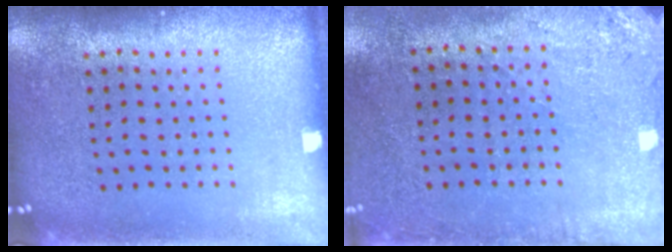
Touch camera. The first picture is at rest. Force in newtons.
{"total": 2.8, "press": 2.3, "slide": 1.6}